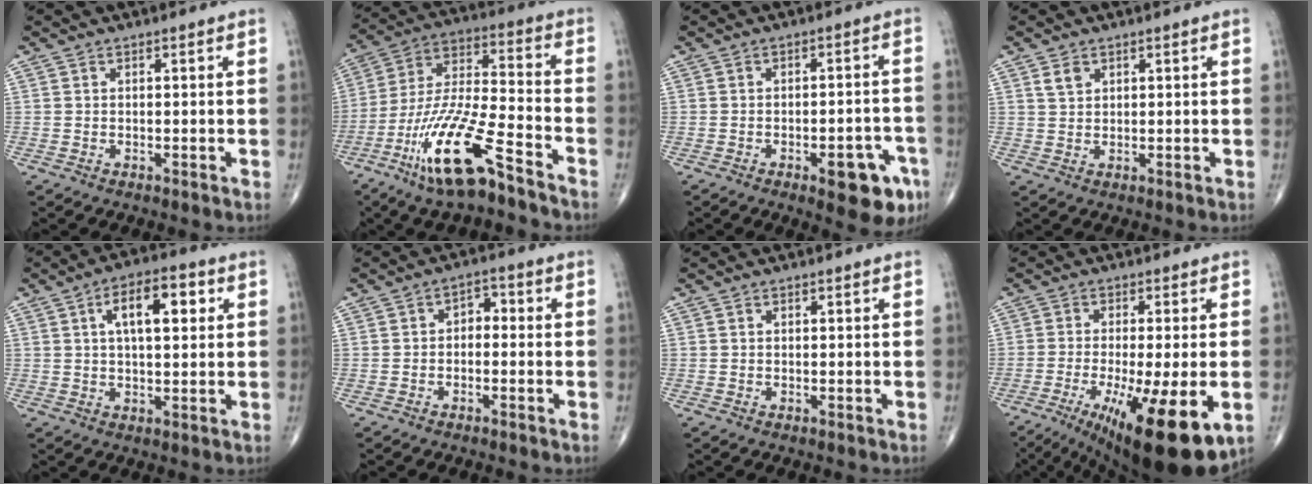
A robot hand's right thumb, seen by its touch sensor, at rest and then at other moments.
{"total": 17.8, "force": [-10.8, 3.7, 13.6], "torque": [-0.277, 0.059, -0.202]}
{"total": 9.8, "force": [-4.7, 3.7, 7.7], "torque": [-0.072, 0.024, -0.052]}
{"total": 2.4, "force": [1.3, 1.6, 1.2], "torque": [-0.018, -0.004, 0.028]}
{"total": 10.3, "force": [3.1, 4.5, 8.7], "torque": [-0.119, 0.008, 0.044]}
{"total": 3.1, "force": [-0.3, 2.2, 2.2], "torque": [-0.012, 0.016, -0.018]}
{"total": 0.0}
{"total": 17.8, "force": [-6.2, 4.1, 16.2], "torque": [-0.230, -0.028, -0.083]}